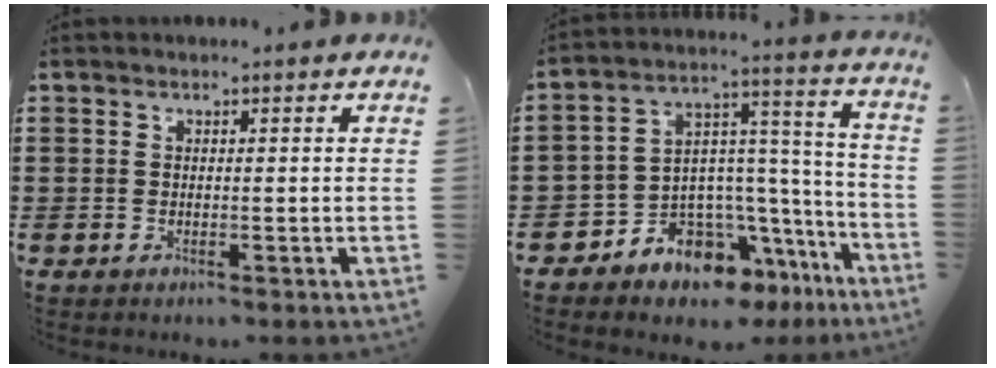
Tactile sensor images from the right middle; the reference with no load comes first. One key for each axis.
{"total": 7.6, "fx": -6.7, "fy": 3.6, "fz": 0.7, "tx": -0.022, "ty": 0.002, "tz": -0.129}